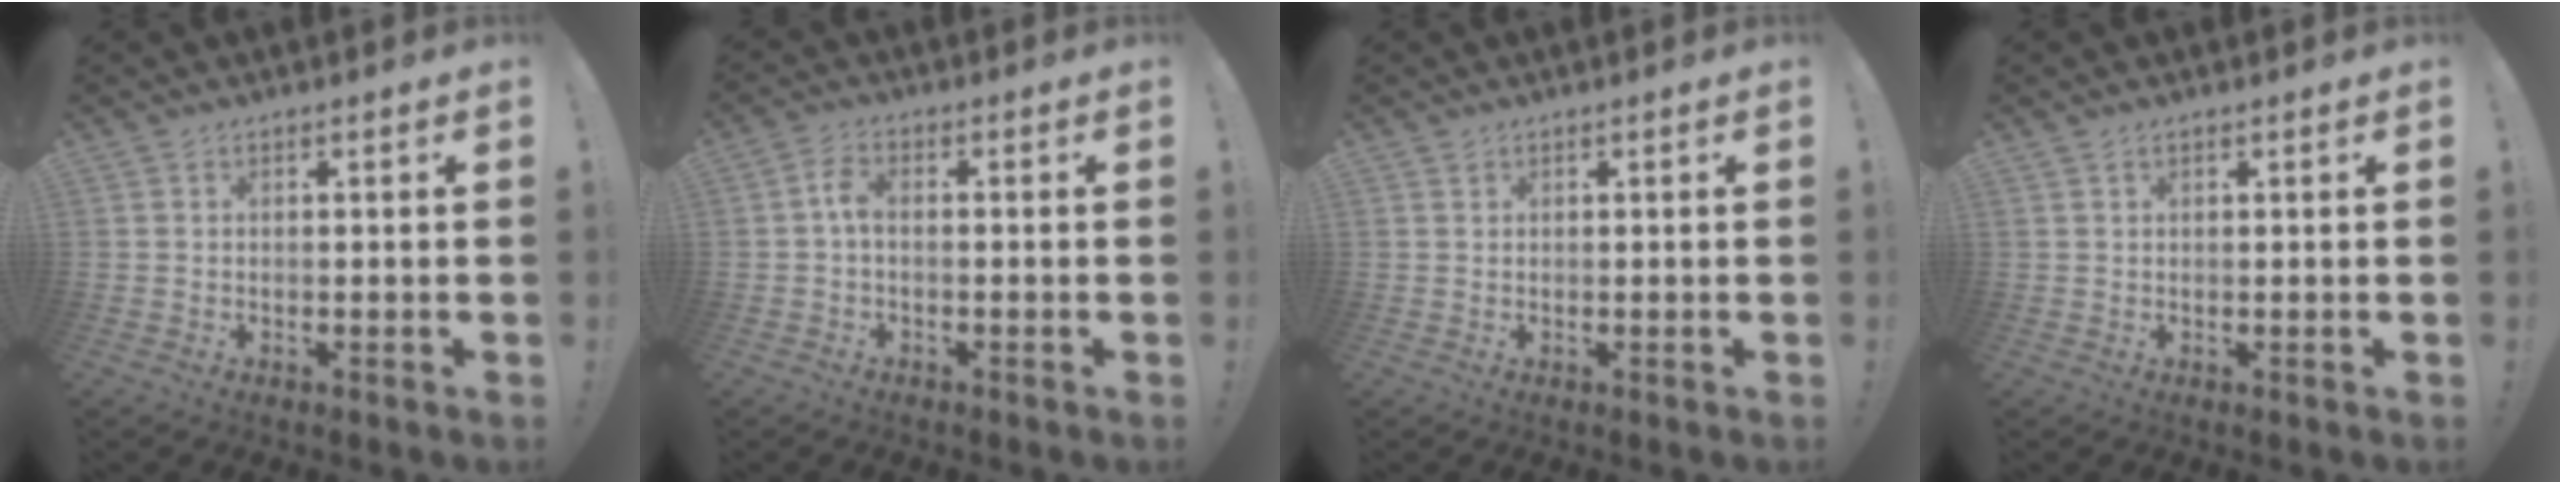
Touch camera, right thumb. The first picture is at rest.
{"total": 3.6, "force": [-0.4, 1.7, 3.2], "torque": [-0.066, 0.010, -0.008]}
{"total": 0.7, "force": [0.6, 0.4, 0.2], "torque": [0.003, -0.003, 0.011]}
{"total": 0.9, "force": [0.7, 0.5, 0.4], "torque": [-0.005, -0.001, 0.013]}